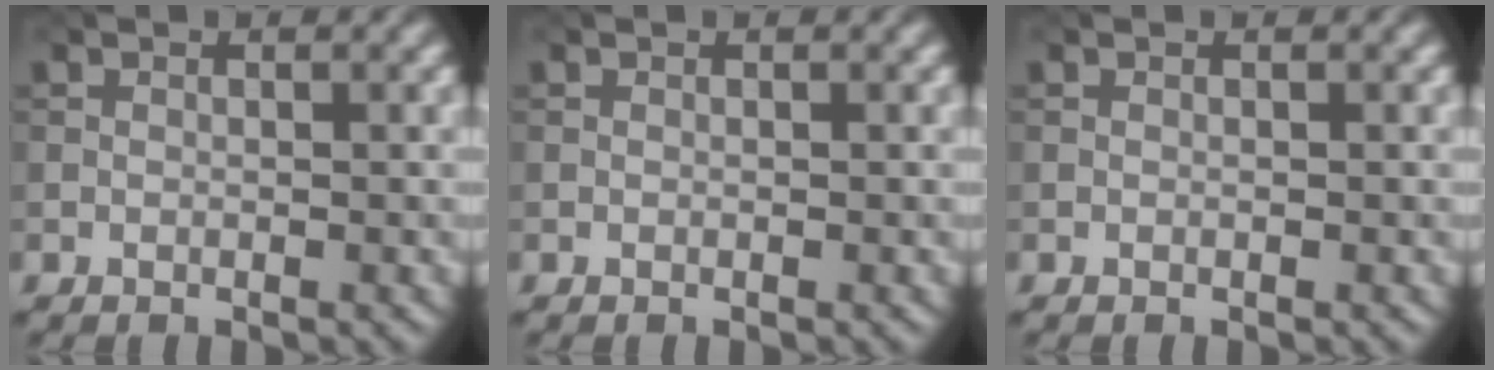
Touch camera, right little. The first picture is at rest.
{"total": 0.0}
{"total": 0.0}